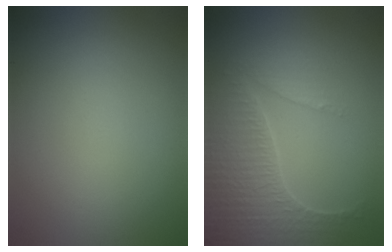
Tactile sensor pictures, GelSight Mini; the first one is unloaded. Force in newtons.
{"total": 4.2, "press": 4.0, "slide": 1.3}